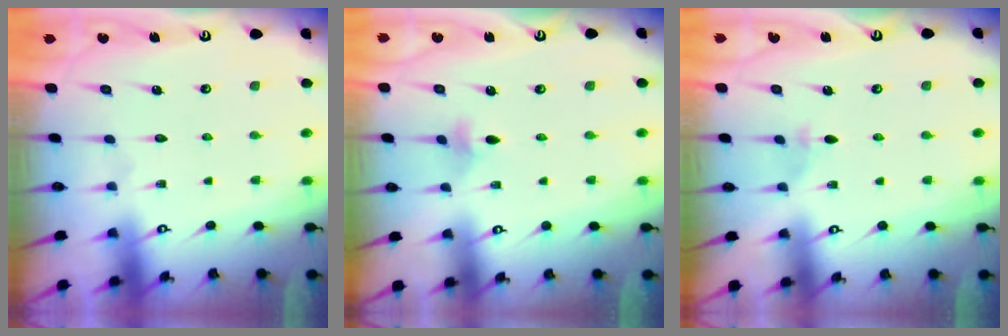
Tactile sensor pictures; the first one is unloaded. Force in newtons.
{"total": 2.7, "press": 2.6, "slide": 0.5}
{"total": 2.7, "press": 2.6, "slide": 0.7}